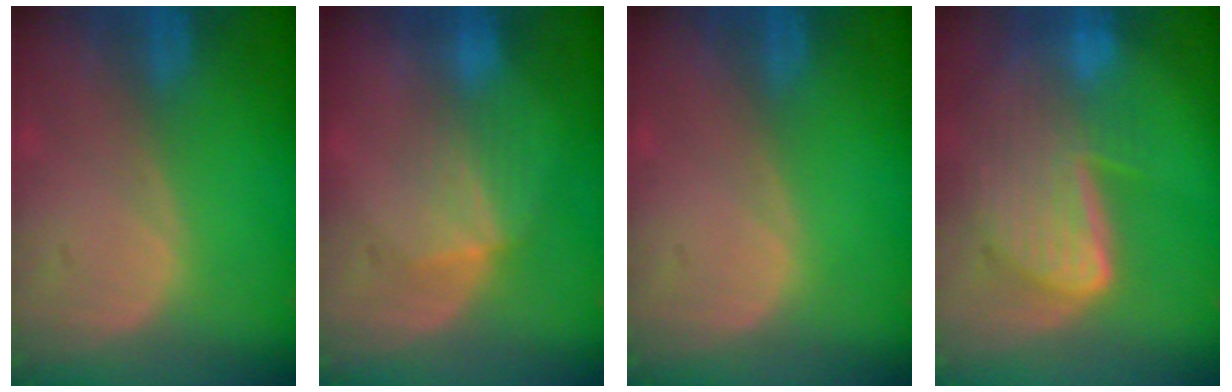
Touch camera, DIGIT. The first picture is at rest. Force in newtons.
{"total": 4.2, "press": 4.0, "slide": 1.1}
{"total": 0.0}
{"total": 9.2, "press": 8.0, "slide": 4.5}